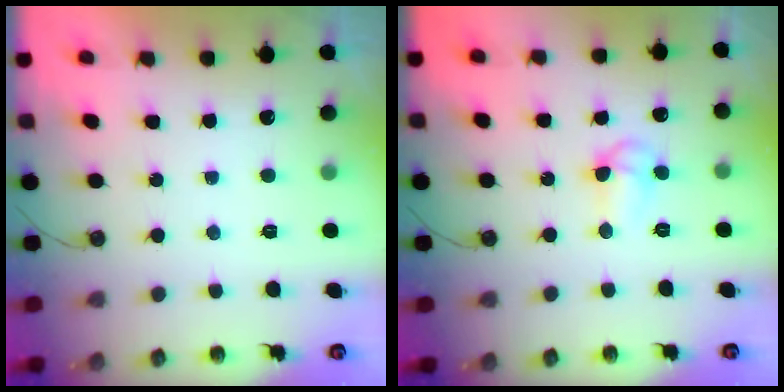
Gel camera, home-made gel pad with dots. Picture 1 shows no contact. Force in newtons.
{"total": 6.4, "press": 6.4, "slide": 0.8}